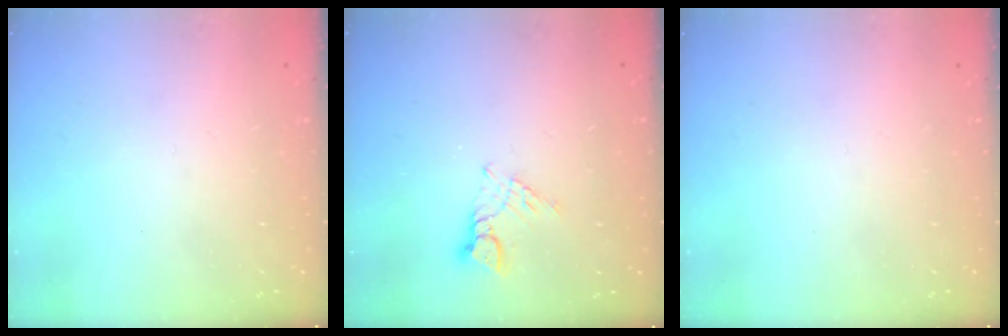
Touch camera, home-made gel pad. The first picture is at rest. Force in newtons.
{"total": 4.1, "press": 4.0, "slide": 0.5}
{"total": 0.0}